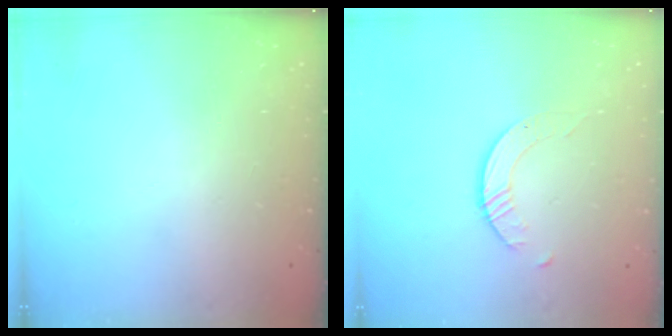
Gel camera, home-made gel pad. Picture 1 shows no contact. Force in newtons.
{"total": 1.7, "press": 1.7, "slide": 0.2}